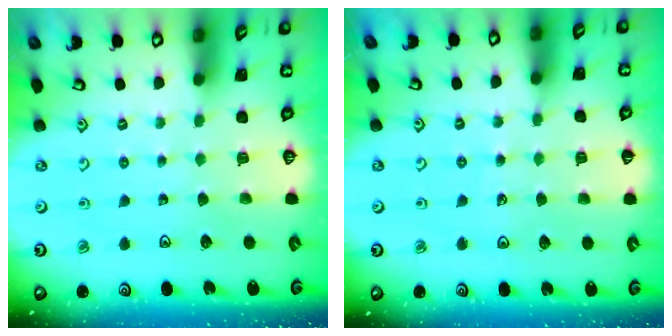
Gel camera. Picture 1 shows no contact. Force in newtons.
{"total": 4.2, "press": 3.8, "slide": 1.8}